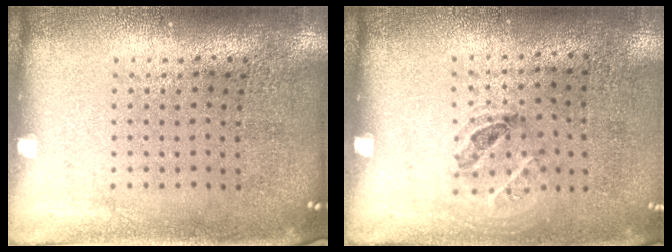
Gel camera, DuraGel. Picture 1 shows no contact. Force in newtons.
{"total": 1.2, "press": 0.7, "slide": 0.9}